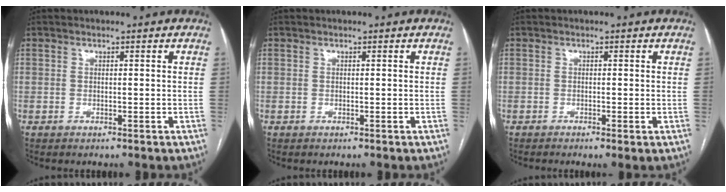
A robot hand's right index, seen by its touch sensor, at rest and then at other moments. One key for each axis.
{"total": 0.0}
{"total": 1.2, "fx": -0.6, "fy": 0.0, "fz": 1.1, "tx": -0.018, "ty": -0.003, "tz": -0.009}